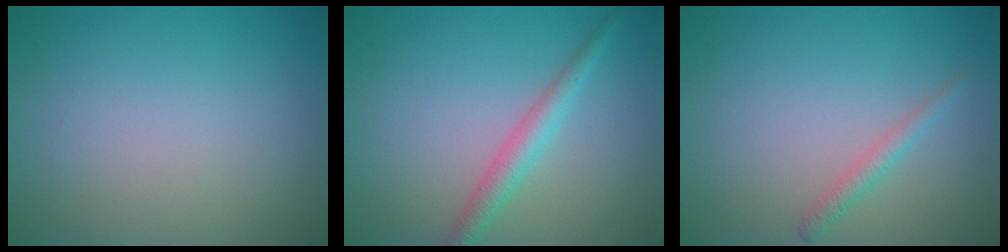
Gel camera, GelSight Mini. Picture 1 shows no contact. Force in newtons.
{"total": 2.6, "press": 2.5, "slide": 0.1}
{"total": 1.4, "press": 1.4, "slide": 0.1}